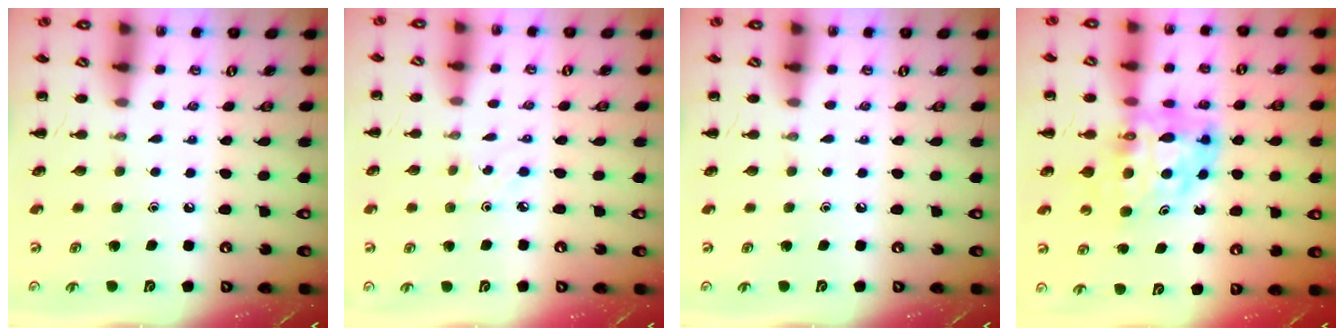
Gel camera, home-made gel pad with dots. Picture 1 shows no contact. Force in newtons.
{"total": 2.1, "press": 2.0, "slide": 0.7}
{"total": 0.0}
{"total": 10.9, "press": 10.4, "slide": 3.4}